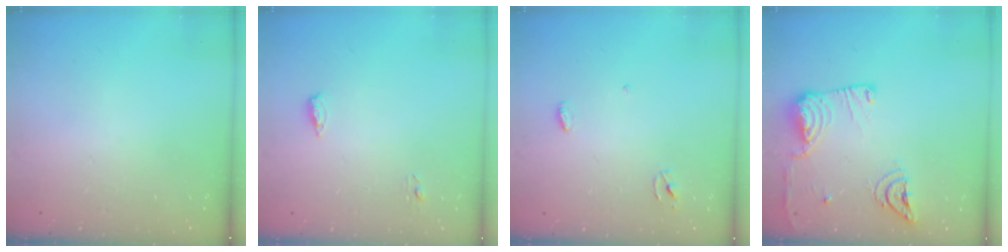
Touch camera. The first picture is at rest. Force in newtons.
{"total": 4.9, "press": 4.6, "slide": 1.5}
{"total": 3.3, "press": 3.3, "slide": 0.3}
{"total": 13.5, "press": 13.4, "slide": 1.7}